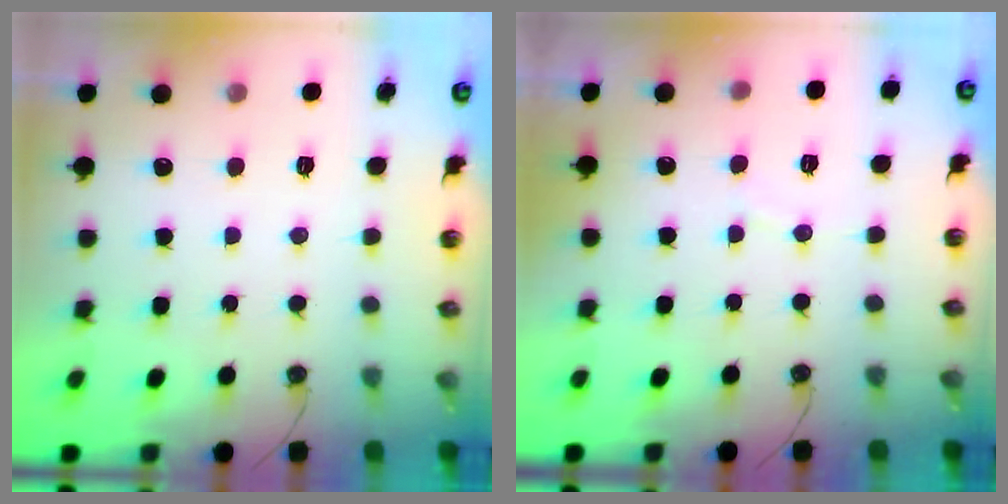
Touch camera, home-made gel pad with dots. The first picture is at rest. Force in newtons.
{"total": 2.8, "press": 2.8, "slide": 0.4}